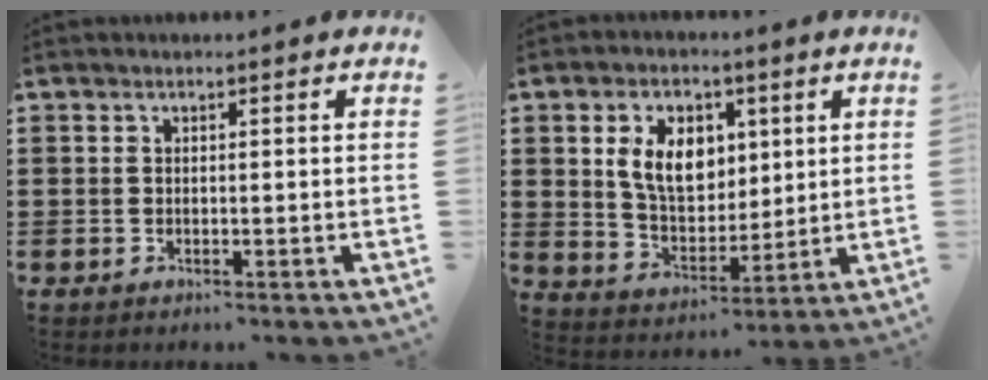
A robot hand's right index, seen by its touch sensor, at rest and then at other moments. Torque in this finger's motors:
{"motor_torque": [0.56, 0.04, 0.67, 0.15]}